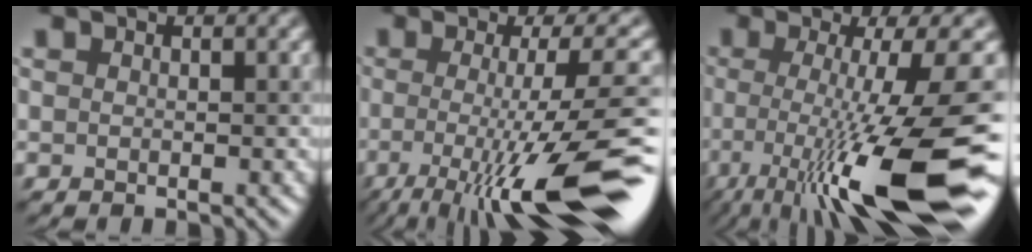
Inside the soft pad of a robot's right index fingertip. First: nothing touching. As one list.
[{"total": 13.4, "force": [-4.2, 2.8, 12.4], "torque": [-0.180, -0.012, -0.068]}, {"total": 13.4, "force": [-4.5, 2.4, 12.3], "torque": [-0.197, -0.014, -0.075]}]